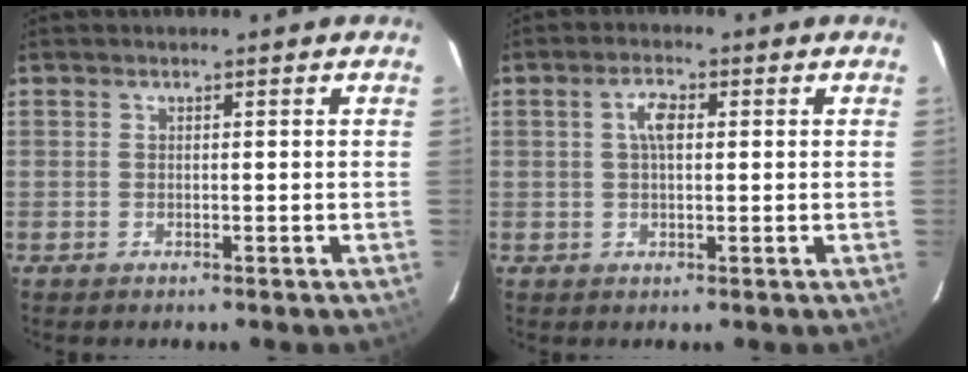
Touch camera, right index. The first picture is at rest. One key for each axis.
{"total": 3.5, "fx": 0.7, "fy": 1.6, "fz": 3.0, "tx": -0.058, "ty": 0.010, "tz": 0.014}